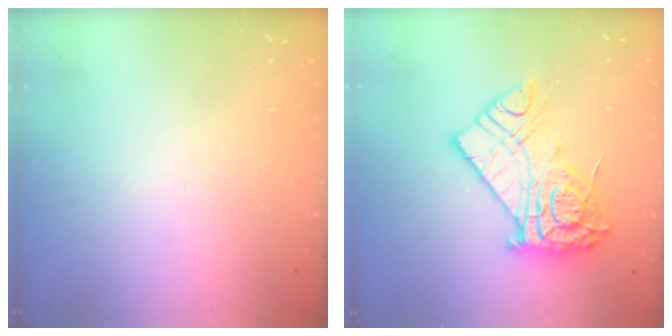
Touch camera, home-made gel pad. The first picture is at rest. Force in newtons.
{"total": 15.9, "press": 15.8, "slide": 1.4}